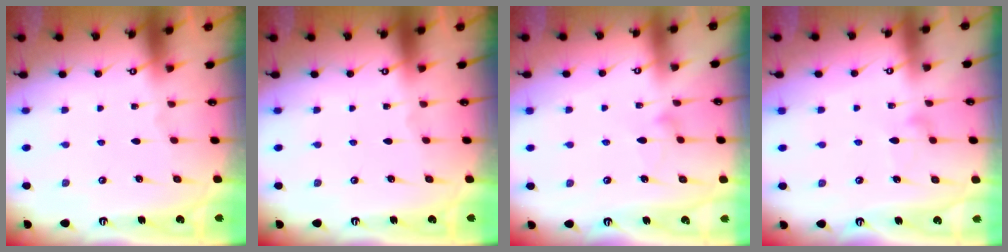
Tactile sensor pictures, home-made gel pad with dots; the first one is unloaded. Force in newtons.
{"total": 0.0}
{"total": 7.6, "press": 7.6, "slide": 0.4}
{"total": 6.6, "press": 6.6, "slide": 0.3}